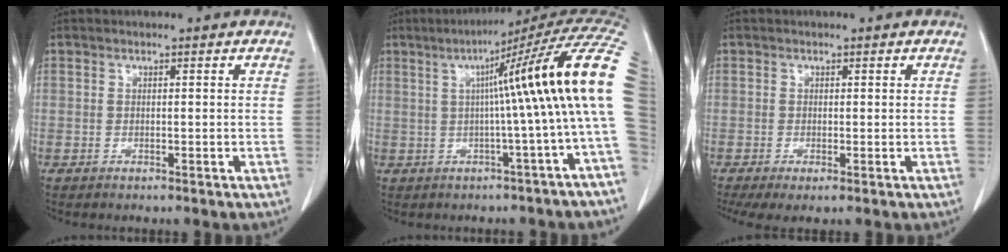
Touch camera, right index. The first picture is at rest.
{"total": 14.7, "force": [1.5, -2.1, 14.5], "torque": [-0.175, 0.036, 0.012]}
{"total": 3.8, "force": [-1.8, 1.2, 3.2], "torque": [-0.058, -0.011, -0.030]}